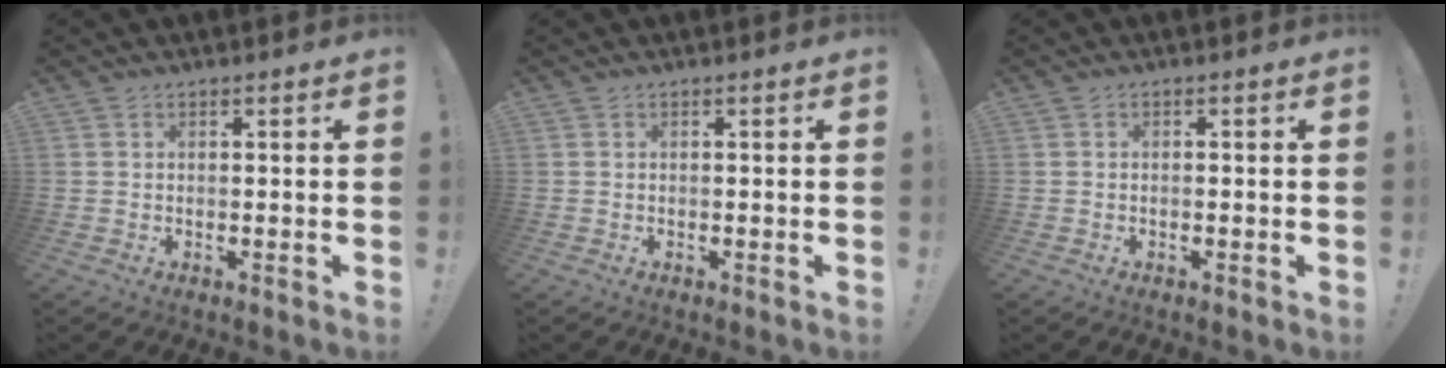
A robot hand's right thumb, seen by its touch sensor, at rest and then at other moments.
{"total": 0.0}
{"total": 0.6, "force": [-0.4, -0.3, 0.4], "torque": [-0.006, -0.002, -0.006]}